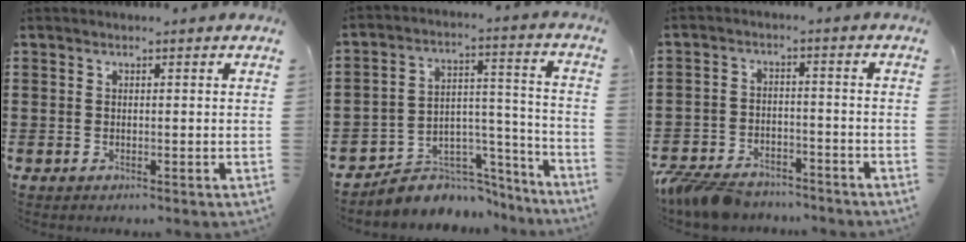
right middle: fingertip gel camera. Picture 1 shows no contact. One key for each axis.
{"total": 6.2, "fx": -5.4, "fy": 3.1, "fz": 0.3, "tx": -0.006, "ty": 0.014, "tz": -0.099}
{"total": 6.3, "fx": -5.9, "fy": 1.5, "fz": 1.4, "tx": -0.046, "ty": 0.004, "tz": -0.120}